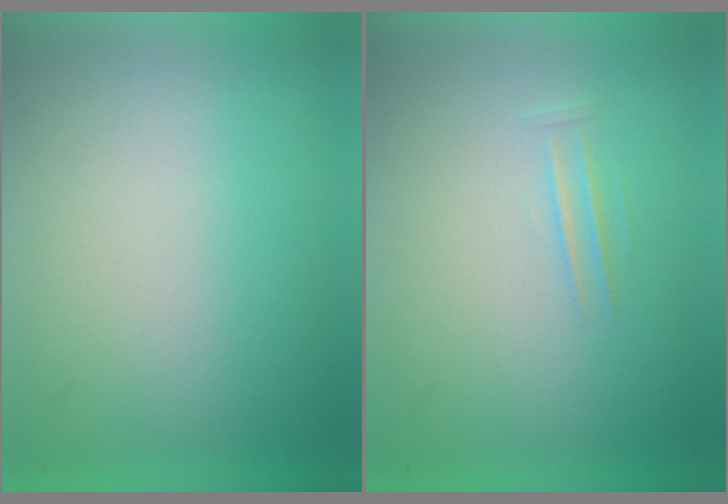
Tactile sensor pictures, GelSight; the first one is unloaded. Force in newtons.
{"total": 1.1}